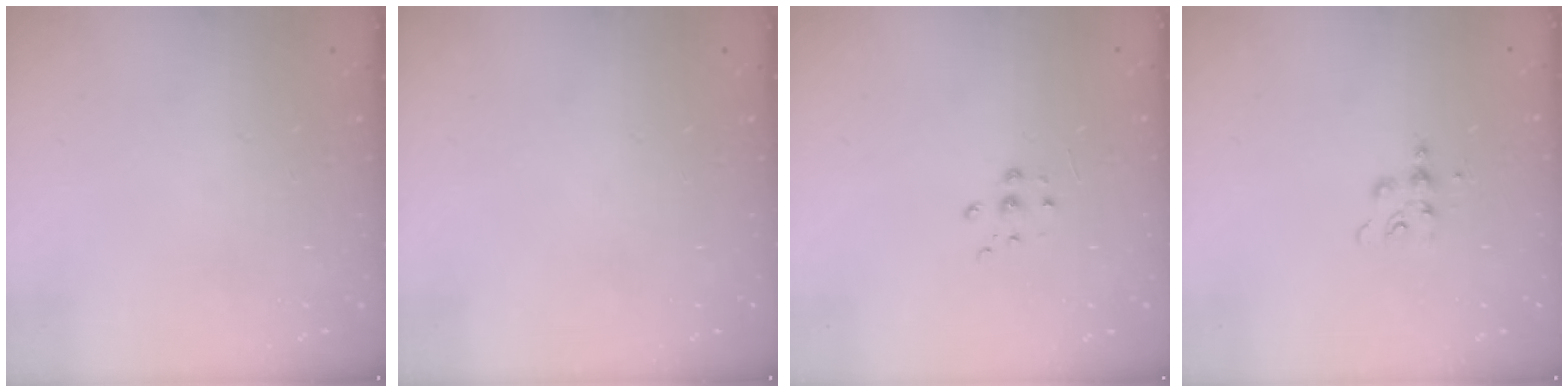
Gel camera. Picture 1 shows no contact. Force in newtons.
{"total": 0.0}
{"total": 5.7, "press": 5.7, "slide": 0.6}
{"total": 6.1, "press": 6.1, "slide": 0.8}